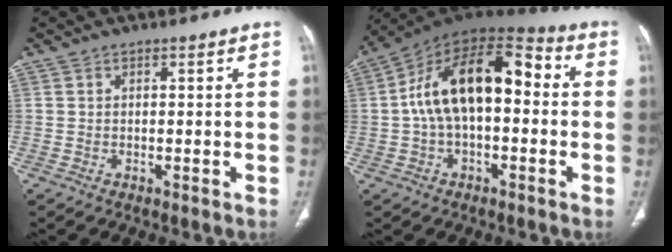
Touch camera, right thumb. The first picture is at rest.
{"total": 18.1, "force": [0.8, 9.7, 15.3], "torque": [-0.242, 0.050, 0.003]}